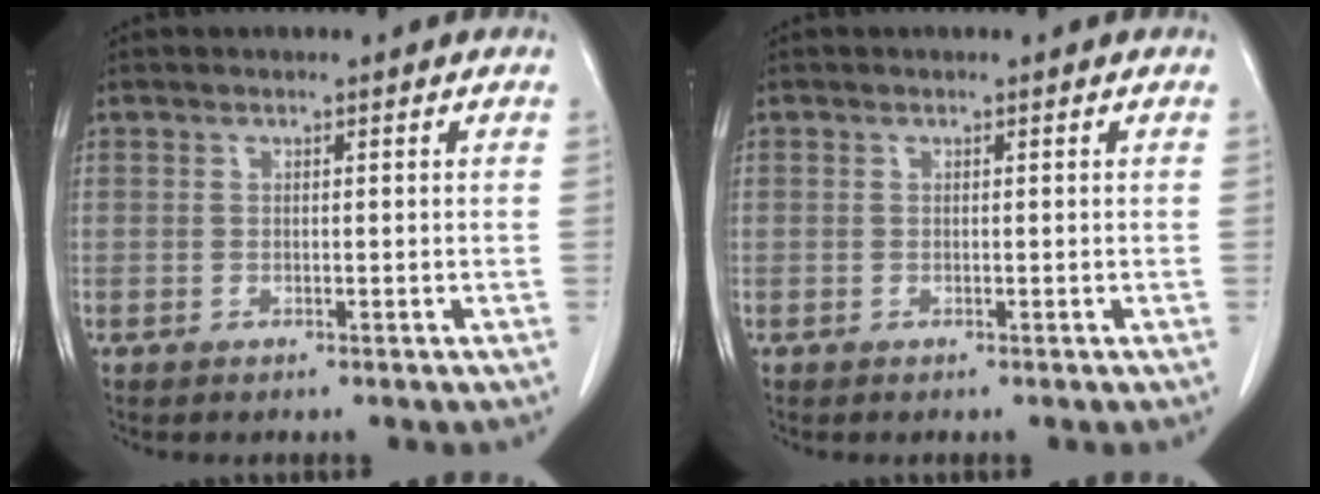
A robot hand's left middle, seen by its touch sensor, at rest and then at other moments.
{"total": 0.0}